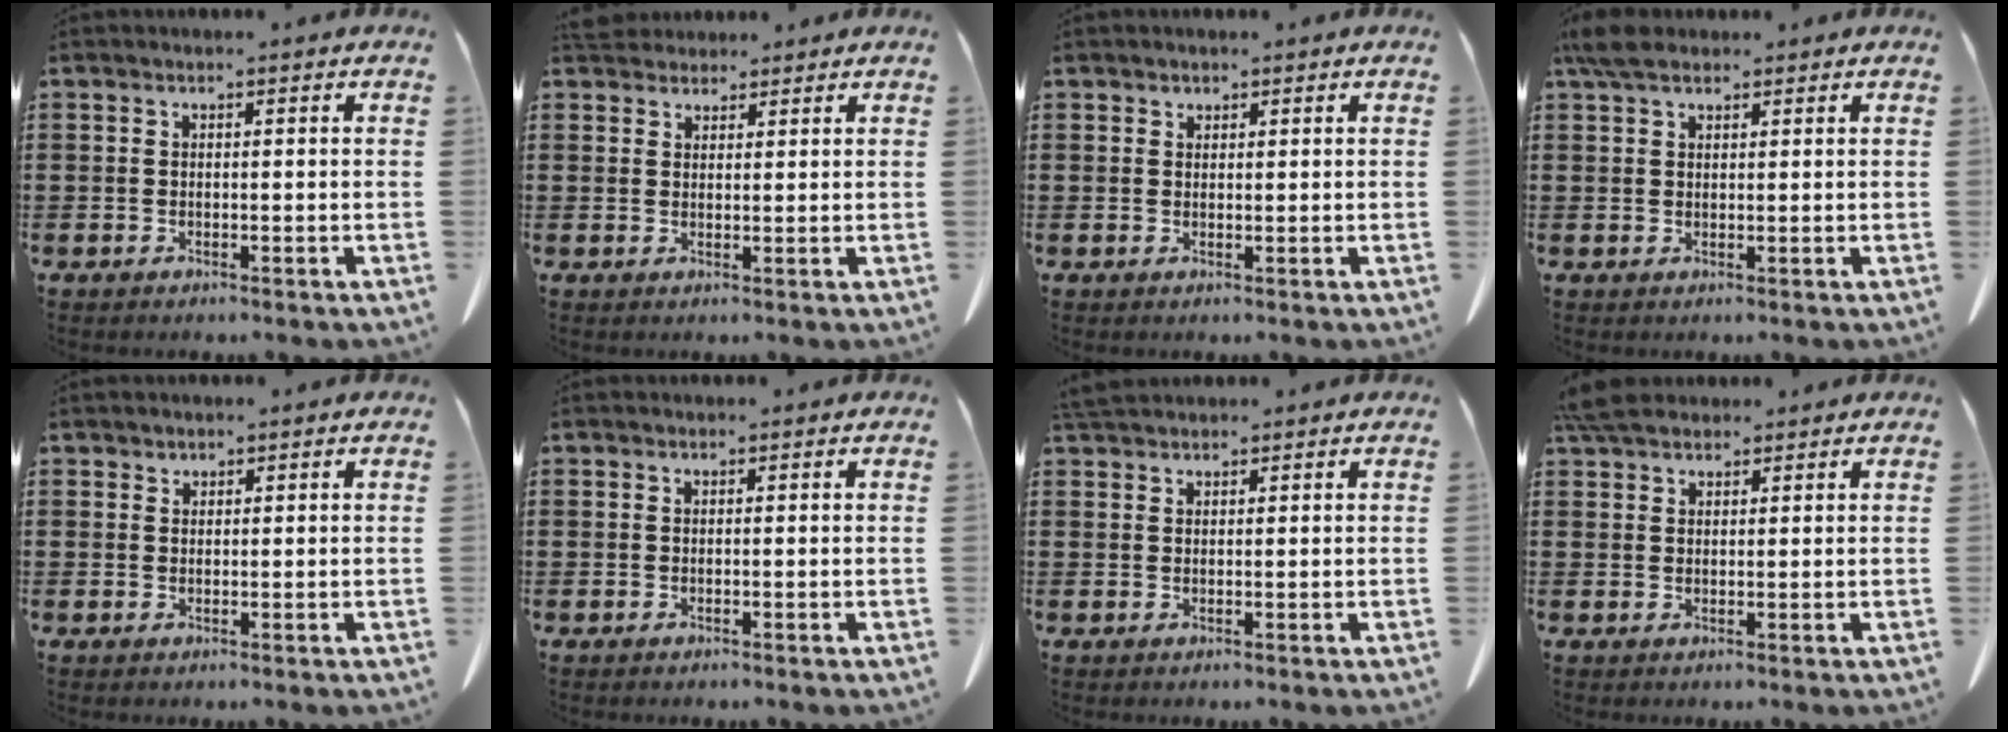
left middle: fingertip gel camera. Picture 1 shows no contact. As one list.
[{"total": 3.5, "force": [3.2, 1.1, 0.8], "torque": [-0.025, -0.005, 0.064]}, {"total": 0.9, "force": [0.8, 0.4, 0.0], "torque": [-0.002, -0.002, 0.017]}, {"total": 3.7, "force": [2.7, 1.6, 2.0], "torque": [-0.048, 0.006, 0.052]}, {"total": 1.2, "force": [1.1, 0.3, -0.1], "torque": [-0.002, -0.002, 0.024]}, {"total": 0.0}, {"total": 2.6, "force": [2.4, 0.5, 0.8], "torque": [-0.023, 0.000, 0.048]}, {"total": 4.5, "force": [4.0, 1.4, 1.6], "torque": [-0.042, -0.002, 0.080]}]